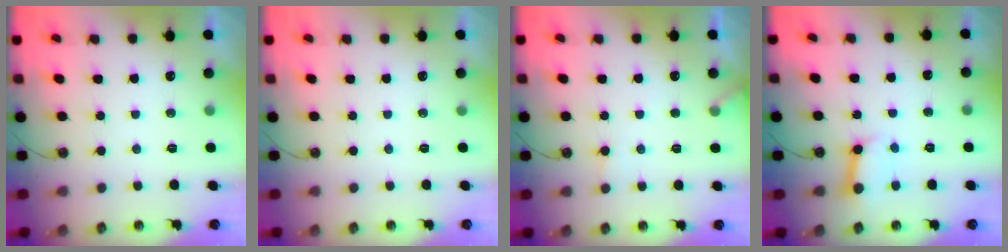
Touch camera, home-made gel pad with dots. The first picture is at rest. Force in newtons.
{"total": 0.0}
{"total": 8.1, "press": 8.0, "slide": 0.5}
{"total": 6.5, "press": 6.4, "slide": 0.9}